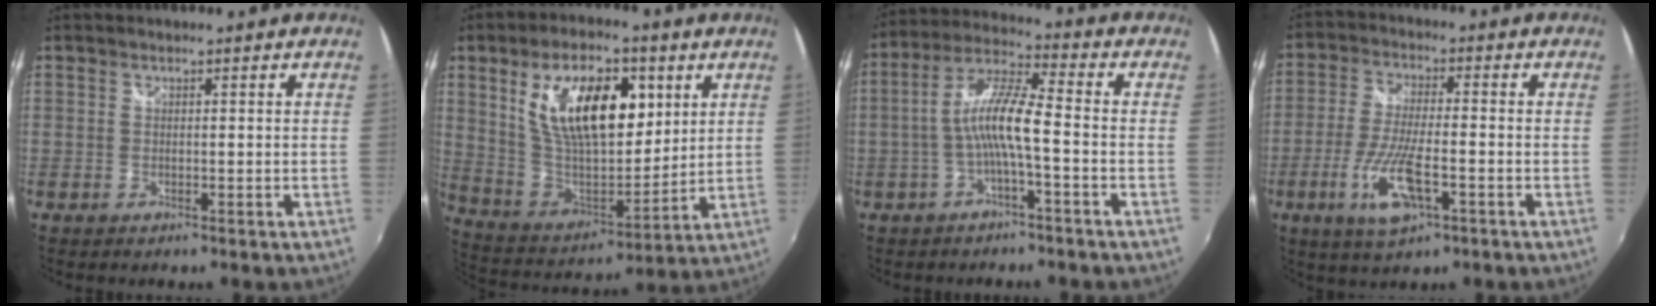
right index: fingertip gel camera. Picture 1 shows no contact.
{"total": 20.6, "force": [7.4, 10.1, 16.4], "torque": [-0.292, 0.005, 0.143]}
{"total": 8.6, "force": [-2.3, 0.9, 8.2], "torque": [-0.182, 0.015, -0.041]}
{"total": 10.7, "force": [-4.3, 3.1, 9.3], "torque": [-0.196, -0.014, -0.080]}